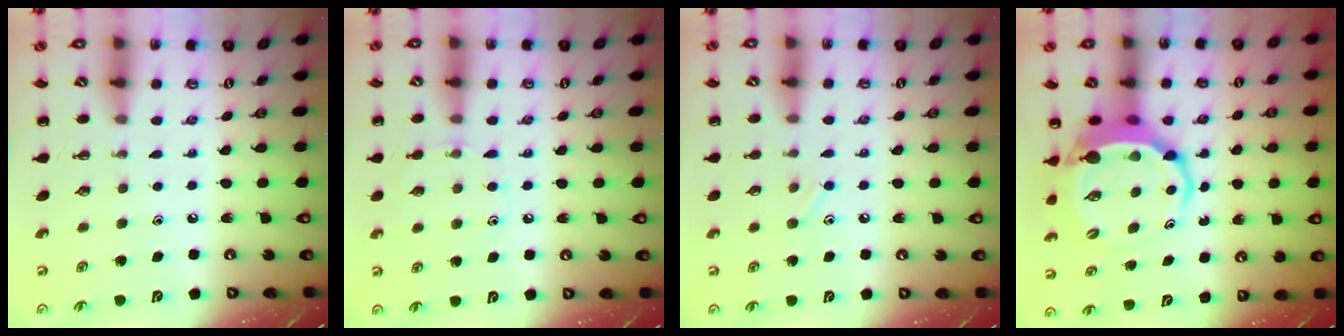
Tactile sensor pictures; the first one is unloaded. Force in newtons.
{"total": 6.2, "press": 5.9, "slide": 1.6}
{"total": 6.4, "press": 6.1, "slide": 2.0}
{"total": 6.6, "press": 6.6, "slide": 1.1}